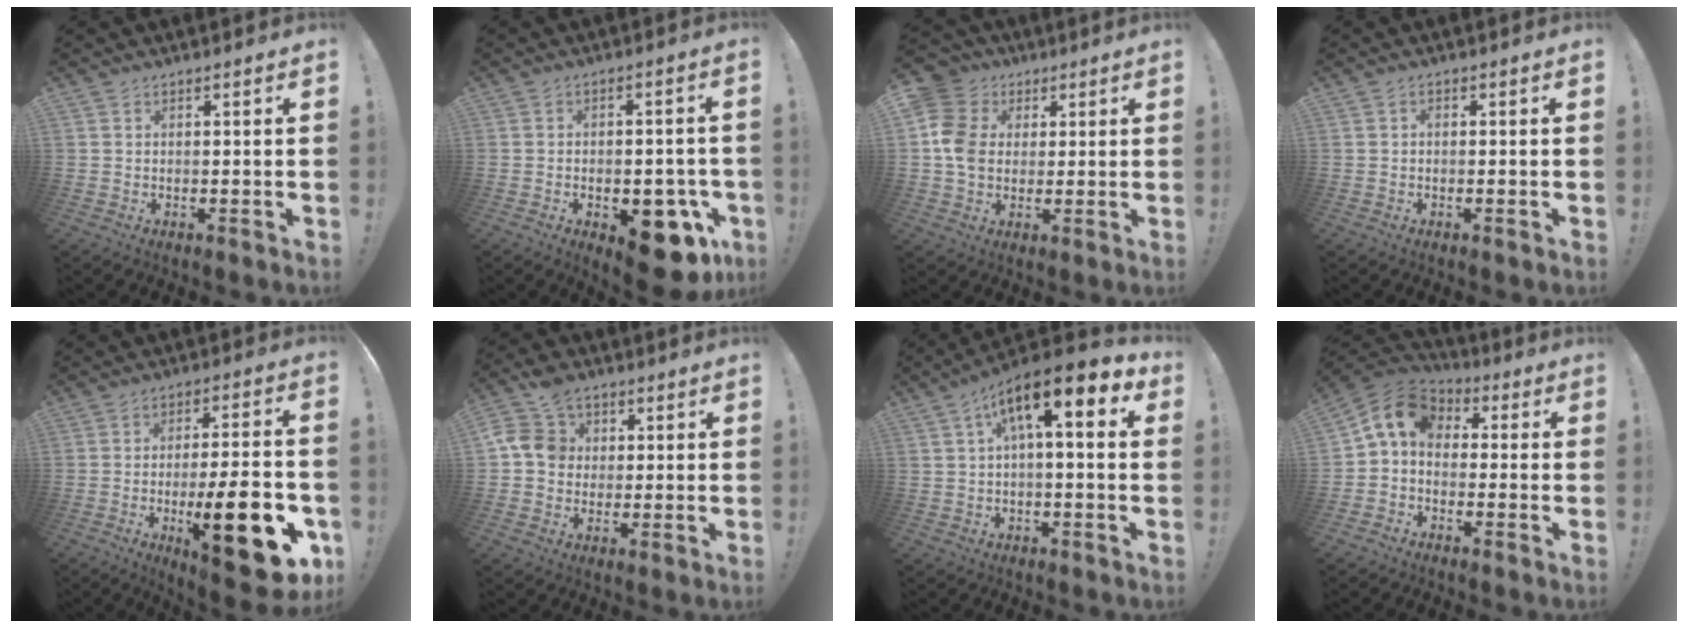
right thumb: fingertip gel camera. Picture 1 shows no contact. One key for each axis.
{"total": 13.4, "fx": -6.0, "fy": 7.0, "fz": 9.8, "tx": -0.082, "ty": 0.041, "tz": -0.083}
{"total": 10.8, "fx": 1.6, "fy": 9.5, "fz": 5.0, "tx": -0.095, "ty": -0.002, "tz": 0.034}
{"total": 0.9, "fx": -0.6, "fy": 0.2, "fz": 0.7, "tx": -0.015, "ty": 0.003, "tz": -0.009}
{"total": 21.0, "fx": -6.8, "fy": 6.0, "fz": 19.0, "tx": -0.268, "ty": 0.022, "tz": -0.095}
{"total": 11.6, "fx": 3.3, "fy": 9.9, "fz": 5.2, "tx": -0.084, "ty": -0.008, "tz": 0.066}
{"total": 11.1, "fx": 4.7, "fy": 2.5, "fz": 9.8, "tx": -0.157, "ty": -0.026, "tz": 0.075}
{"total": 9.2, "fx": 0.6, "fy": 6.8, "fz": 6.2, "tx": -0.125, "ty": 0.010, "tz": 0.012}